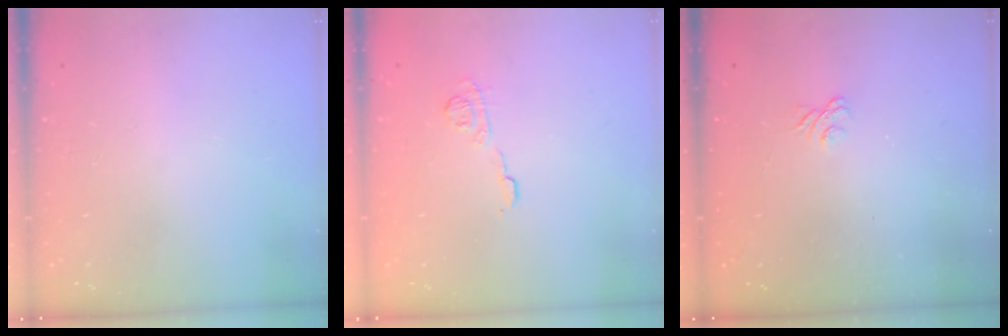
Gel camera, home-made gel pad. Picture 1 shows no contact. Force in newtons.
{"total": 7.7, "press": 7.6, "slide": 1.2}
{"total": 1.9, "press": 1.5, "slide": 1.1}